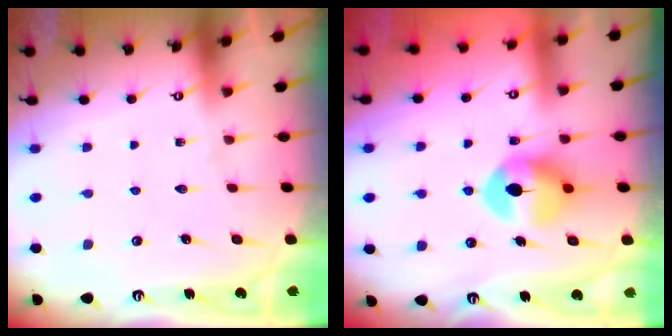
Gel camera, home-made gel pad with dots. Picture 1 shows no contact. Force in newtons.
{"total": 9.2, "press": 9.2, "slide": 1.1}